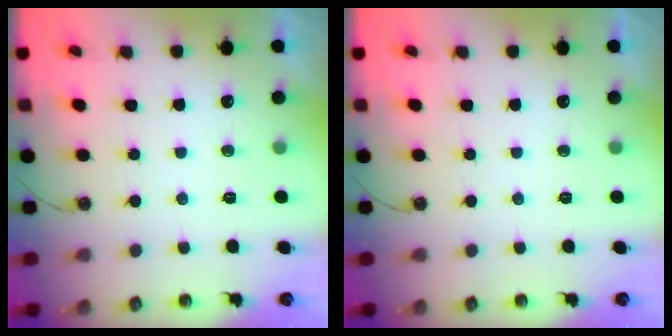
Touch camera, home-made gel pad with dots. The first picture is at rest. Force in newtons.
{"total": 0.0}